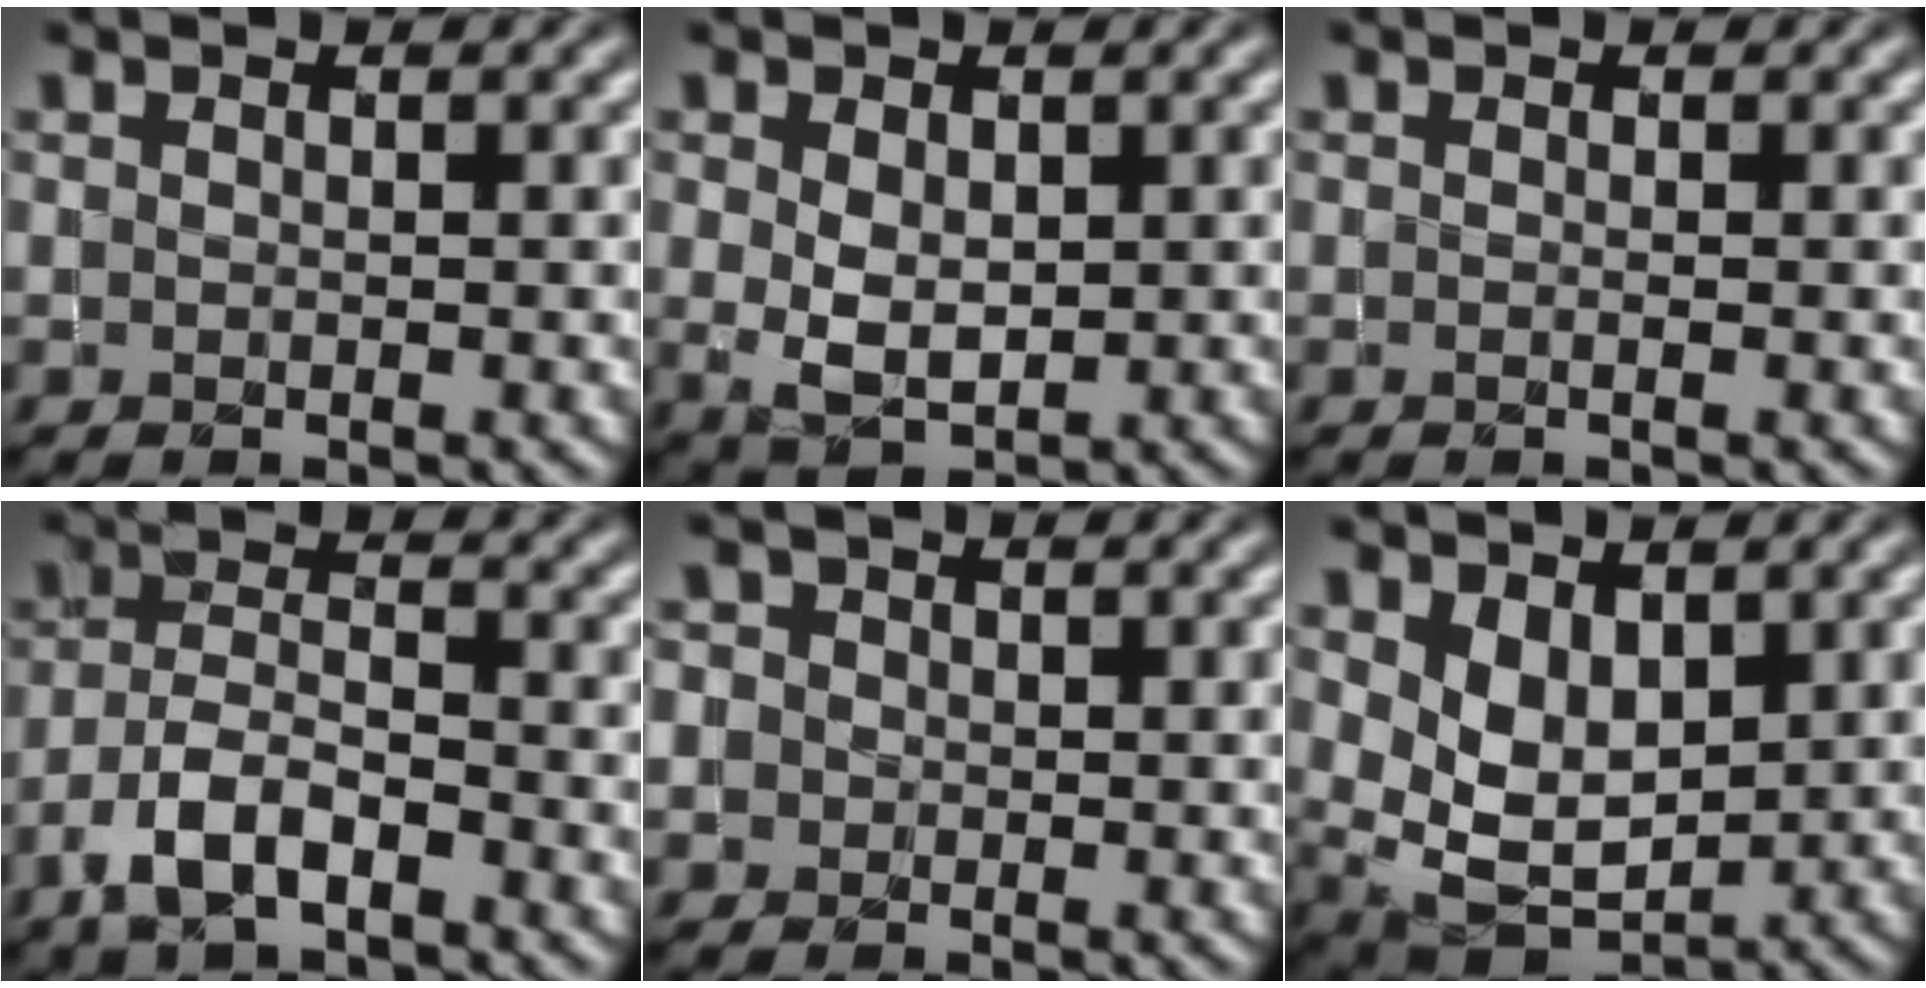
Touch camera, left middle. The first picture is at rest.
{"total": 3.1, "force": [0.3, 2.2, 2.2], "torque": [-0.047, 0.000, 0.012]}
{"total": 0.0}
{"total": 5.1, "force": [-3.4, 2.1, 3.2], "torque": [-0.059, 0.008, -0.070]}
{"total": 2.6, "force": [0.5, 2.5, 0.6], "torque": [0.008, 0.022, -0.022]}
{"total": 4.8, "force": [1.3, 3.4, 3.2], "torque": [-0.070, -0.010, 0.032]}